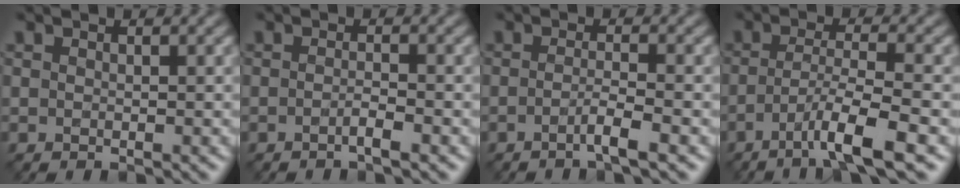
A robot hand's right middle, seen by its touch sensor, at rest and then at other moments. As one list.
[{"total": 1.5, "force": [-0.6, 0.3, 1.3], "torque": [-0.018, 0.005, -0.016]}, {"total": 2.3, "force": [-1.0, 0.3, 2.0], "torque": [-0.029, 0.005, -0.027]}, {"total": 5.6, "force": [-2.9, 0.8, 4.8], "torque": [-0.074, 0.007, -0.056]}]